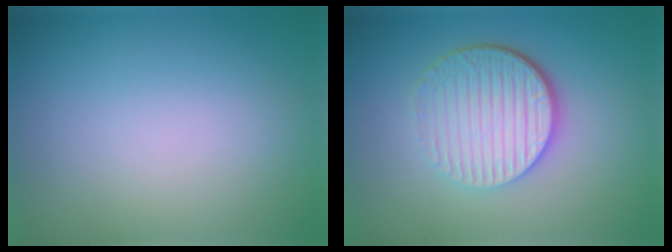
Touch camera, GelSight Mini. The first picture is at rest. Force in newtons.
{"total": 5.5, "press": 4.0, "slide": 3.9}